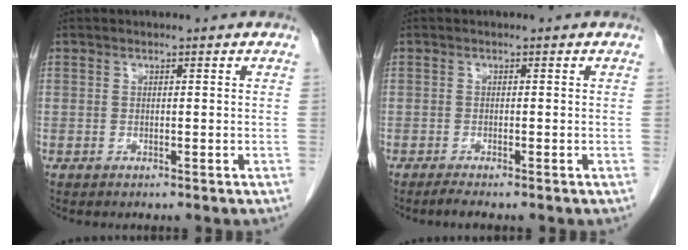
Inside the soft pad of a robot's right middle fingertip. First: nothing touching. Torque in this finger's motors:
{"motor_torque": [0.09, -0.06, 0.01, 0.00]}